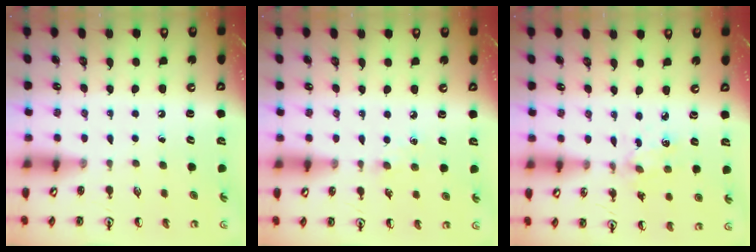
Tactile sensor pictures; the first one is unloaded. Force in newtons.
{"total": 2.8, "press": 2.8, "slide": 0.4}
{"total": 2.5, "press": 2.4, "slide": 0.6}